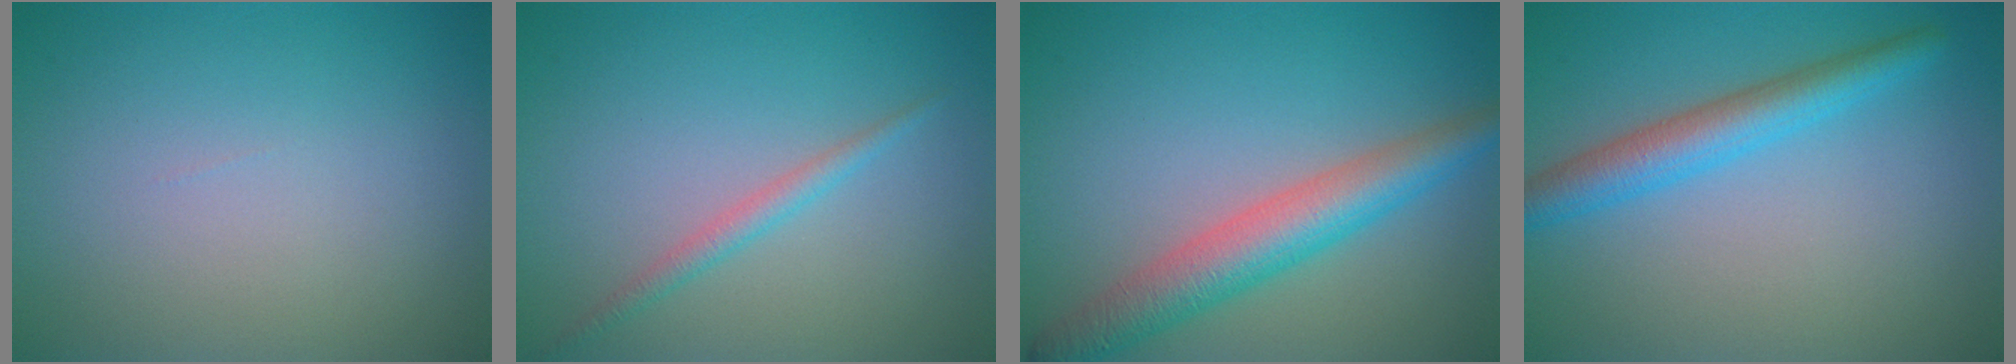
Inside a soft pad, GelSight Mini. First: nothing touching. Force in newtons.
{"total": 1.5, "press": 1.5, "slide": 0.1}
{"total": 5.6, "press": 5.6, "slide": 0.1}
{"total": 4.0, "press": 4.0, "slide": 0.2}